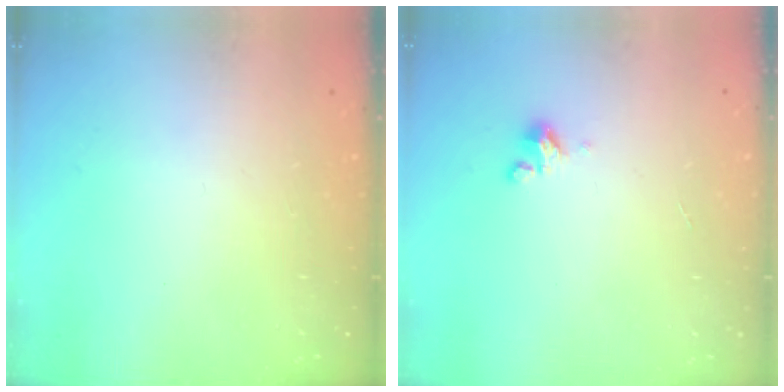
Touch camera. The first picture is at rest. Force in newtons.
{"total": 1.8, "press": 1.7, "slide": 0.4}